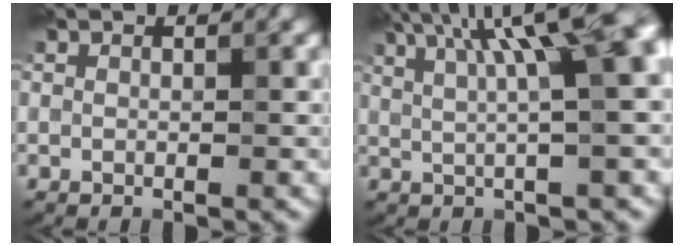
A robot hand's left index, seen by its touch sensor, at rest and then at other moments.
{"total": 11.7, "force": [4.5, 3.5, 10.2], "torque": [-0.104, 0.038, 0.056]}